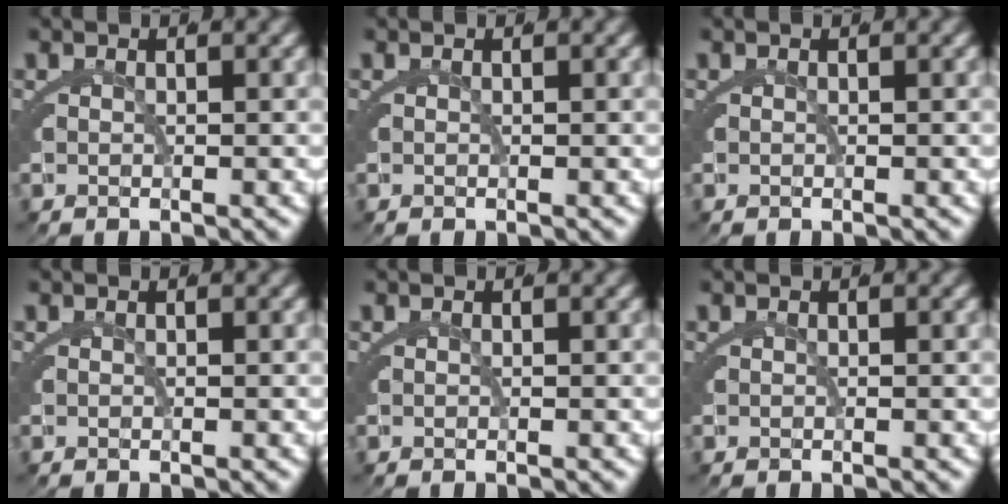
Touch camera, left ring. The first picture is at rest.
{"total": 0.0}
{"total": 0.0}
{"total": 0.0}
{"total": 0.0}
{"total": 0.0}